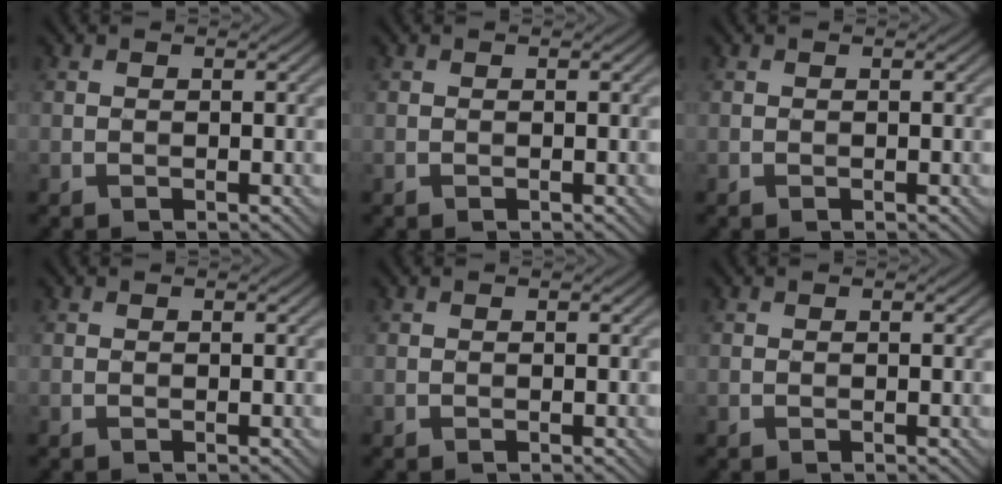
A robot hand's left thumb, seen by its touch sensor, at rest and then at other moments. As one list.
[{"total": 0.0}, {"total": 0.0}, {"total": 0.0}, {"total": 0.0}, {"total": 0.0}]